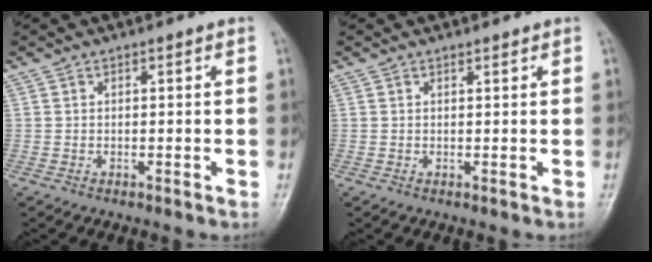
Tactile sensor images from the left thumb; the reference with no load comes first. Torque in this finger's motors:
{"motor_torque": [-0.46, -0.30, -0.40, -0.05, -0.04]}